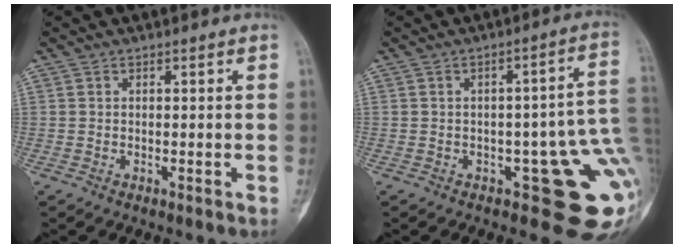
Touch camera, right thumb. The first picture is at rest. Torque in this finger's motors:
{"motor_torque": [2.35, 1.86, 1.52, -0.95, 0.41]}